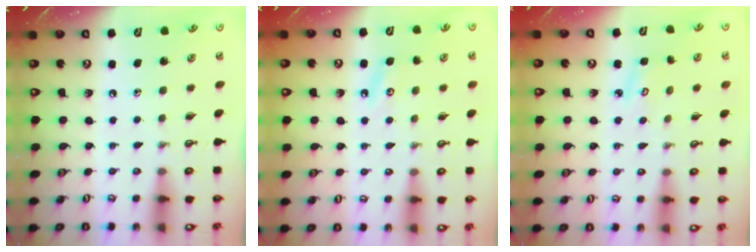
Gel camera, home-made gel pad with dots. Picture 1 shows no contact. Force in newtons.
{"total": 4.3, "press": 4.3, "slide": 0.6}
{"total": 3.6, "press": 3.6, "slide": 0.5}